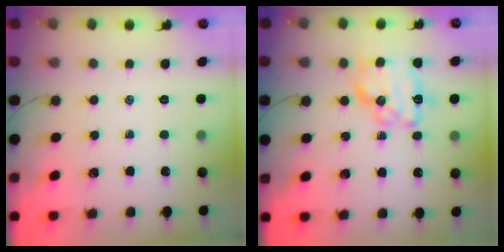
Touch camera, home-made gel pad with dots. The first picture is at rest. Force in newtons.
{"total": 13.7, "press": 13.7, "slide": 0.5}